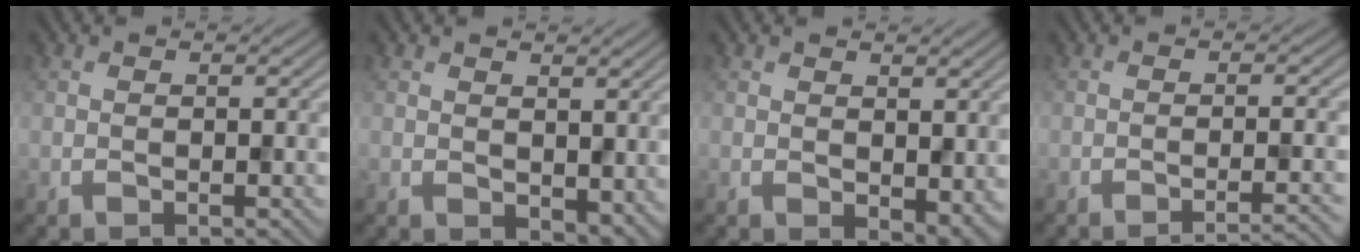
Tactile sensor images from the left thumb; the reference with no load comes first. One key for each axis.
{"total": 3.8, "fx": 1.2, "fy": 2.5, "fz": 2.6, "tx": -0.047, "ty": -0.015, "tz": 0.028}
{"total": 4.1, "fx": 0.2, "fy": 2.6, "fz": 3.1, "tx": -0.048, "ty": -0.017, "tz": 0.011}
{"total": 3.5, "fx": -2.4, "fy": 0.4, "fz": 2.5, "tx": -0.031, "ty": 0.010, "tz": -0.050}